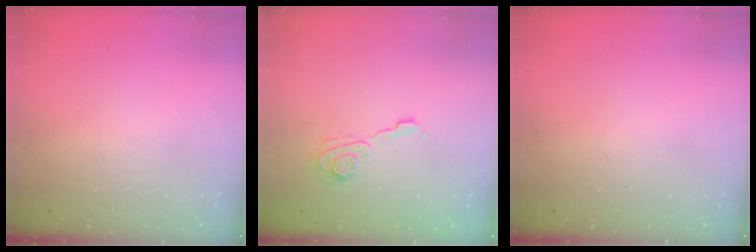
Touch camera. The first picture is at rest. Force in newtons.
{"total": 11.5, "press": 11.5, "slide": 0.4}
{"total": 0.0}